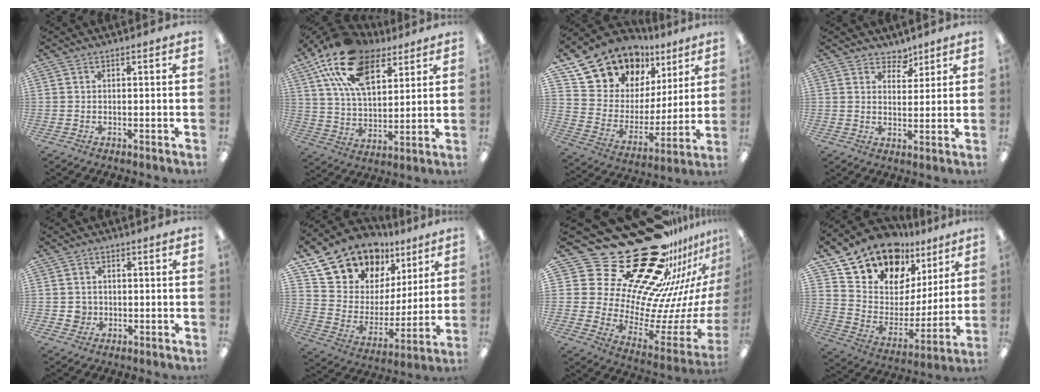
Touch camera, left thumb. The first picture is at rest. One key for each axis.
{"total": 19.9, "fx": 11.8, "fy": 10.7, "fz": 11.9, "tx": -0.220, "ty": -0.037, "tz": 0.214}
{"total": 14.7, "fx": 12.0, "fy": 8.4, "fz": 1.3, "tx": -0.061, "ty": -0.104, "tz": 0.230}
{"total": 4.4, "fx": 3.6, "fy": 2.3, "fz": 0.7, "tx": 0.000, "ty": -0.024, "tz": 0.064}
{"total": 2.9, "fx": -0.1, "fy": 2.9, "fz": 0.4, "tx": -0.003, "ty": 0.000, "tz": -0.005}
{"total": 15.9, "fx": 12.6, "fy": 9.2, "fz": 2.5, "tx": -0.075, "ty": -0.102, "tz": 0.241}
{"total": 36.5, "fx": 26.2, "fy": 17.3, "fz": 18.8, "tx": -0.242, "ty": -0.239, "tz": 0.515}
{"total": 15.1, "fx": 12.9, "fy": 7.4, "fz": 3.0, "tx": -0.092, "ty": -0.105, "tz": 0.237}